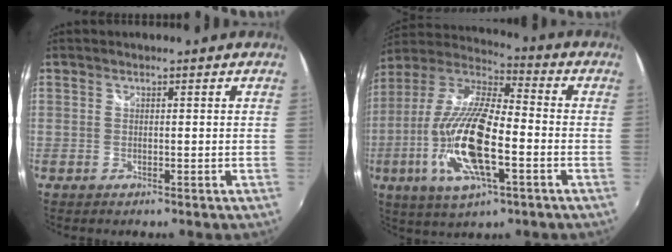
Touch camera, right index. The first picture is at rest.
{"total": 20.6, "force": [-5.8, 6.8, 18.6], "torque": [-0.382, -0.020, -0.117]}